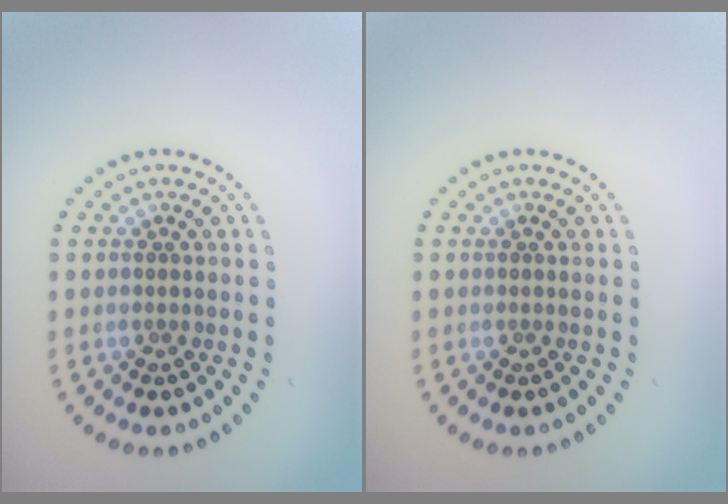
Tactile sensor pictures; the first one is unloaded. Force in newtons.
{"total": 0.0}